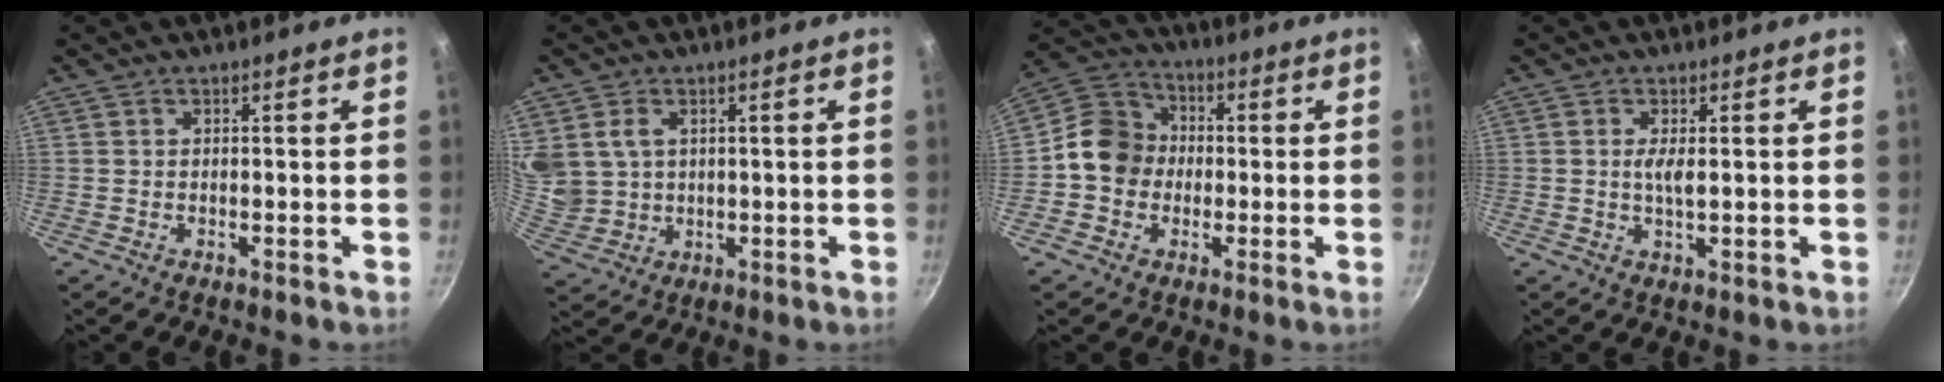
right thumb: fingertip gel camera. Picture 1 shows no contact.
{"total": 9.6, "force": [3.1, 7.5, 5.2], "torque": [-0.096, -0.013, 0.075]}
{"total": 10.5, "force": [-1.0, 9.3, 4.8], "torque": [-0.049, 0.030, -0.039]}
{"total": 2.8, "force": [0.4, 0.7, 2.7], "torque": [-0.051, -0.004, 0.007]}